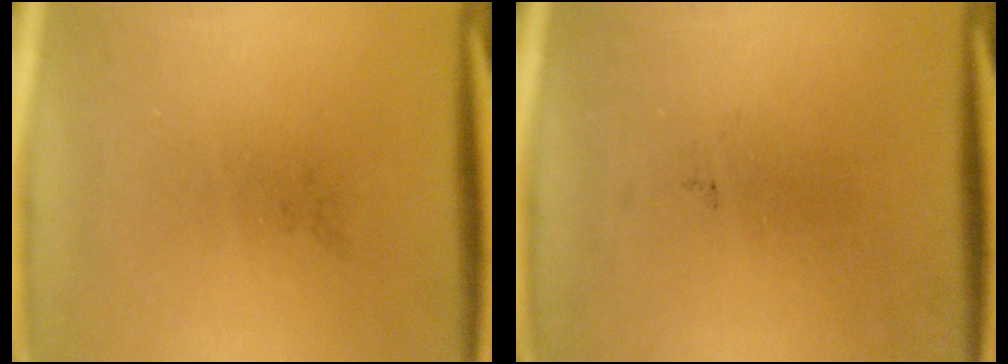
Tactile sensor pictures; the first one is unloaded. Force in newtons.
{"total": 0.0}